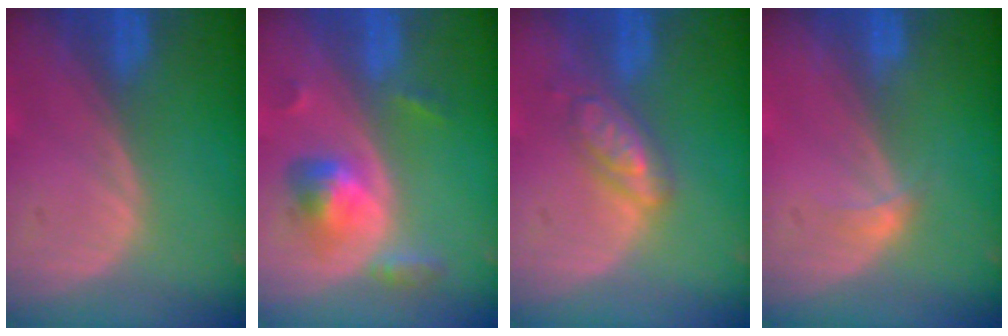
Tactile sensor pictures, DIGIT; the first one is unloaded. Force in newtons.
{"total": 6.0, "press": 5.3, "slide": 2.7}
{"total": 5.0, "press": 5.0, "slide": 0.2}
{"total": 1.2, "press": 1.2, "slide": 0.1}